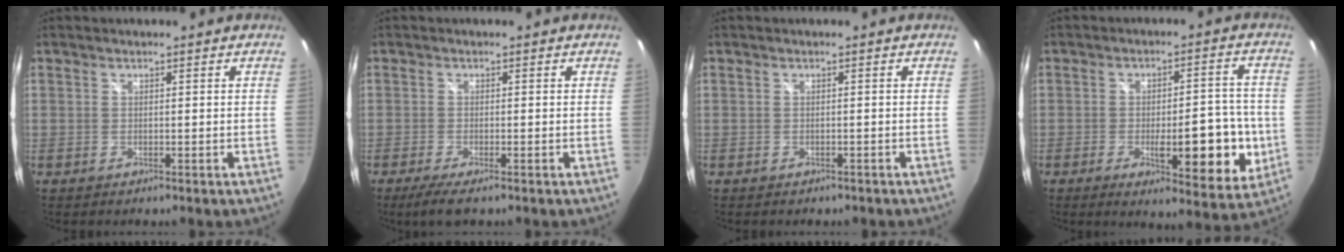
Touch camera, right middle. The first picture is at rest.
{"total": 4.0, "force": [-2.7, 0.5, 2.9], "torque": [-0.062, -0.018, -0.048]}
{"total": 1.6, "force": [-1.2, 0.9, 0.4], "torque": [-0.009, -0.006, -0.014]}
{"total": 13.1, "force": [-3.2, 4.3, 12.0], "torque": [-0.170, -0.012, -0.039]}